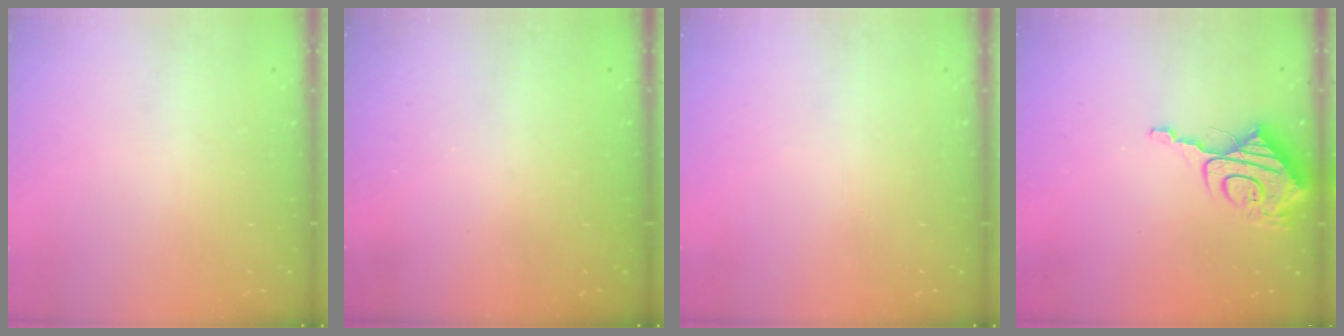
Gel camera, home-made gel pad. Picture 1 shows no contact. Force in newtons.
{"total": 0.0}
{"total": 0.0}
{"total": 11.1, "press": 11.0, "slide": 1.1}